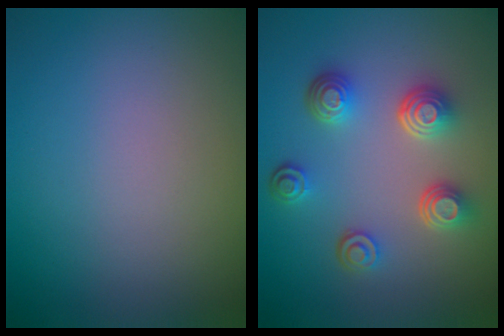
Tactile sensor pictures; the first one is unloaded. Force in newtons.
{"total": 4.6, "press": 3.5, "slide": 2.9}